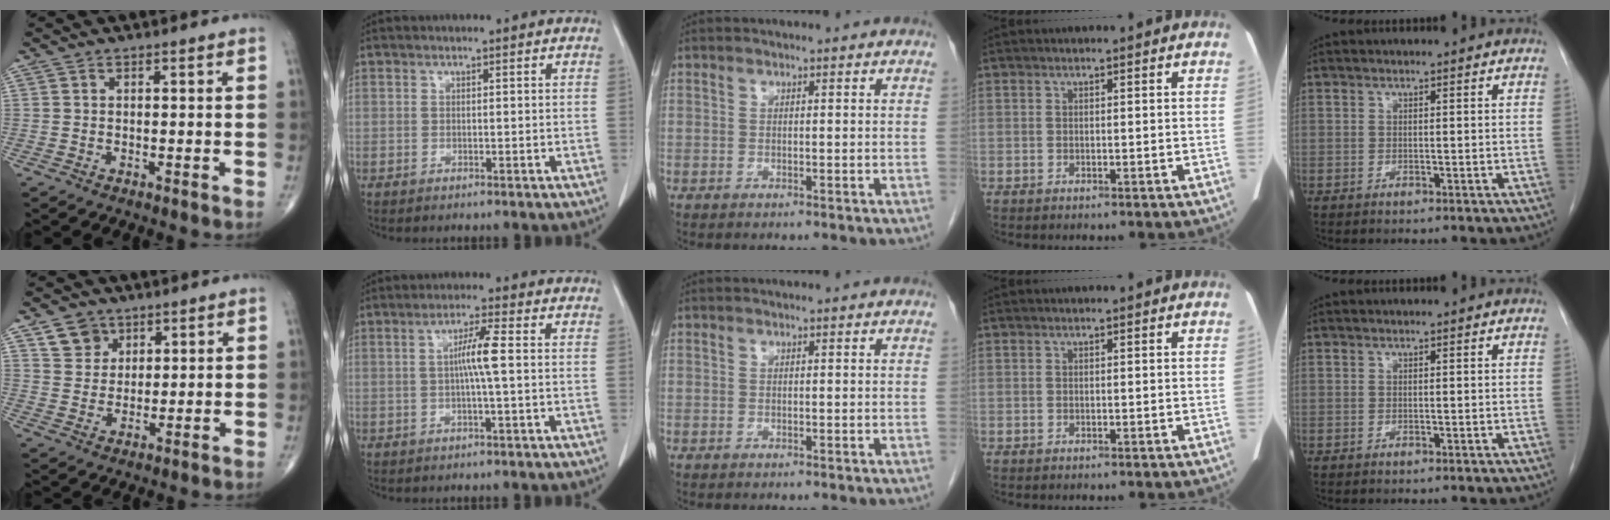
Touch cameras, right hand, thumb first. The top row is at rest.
{"thumb": {"total": 5.6, "force": [3.2, 4.3, 1.4], "torque": [-0.003, -0.019, 0.062]}, "index": {"total": 4.6, "force": [0.1, -0.3, 4.6], "torque": [-0.085, 0.006, 0.001]}}